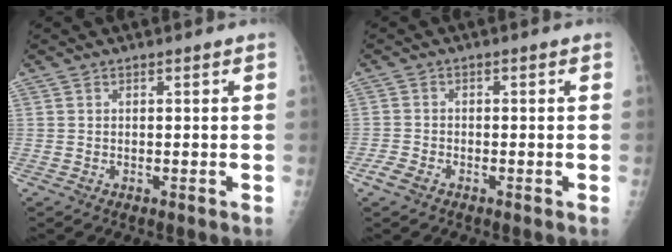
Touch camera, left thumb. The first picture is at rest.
{"total": 2.7, "force": [-2.0, 1.4, 1.2], "torque": [-0.035, 0.002, -0.037]}